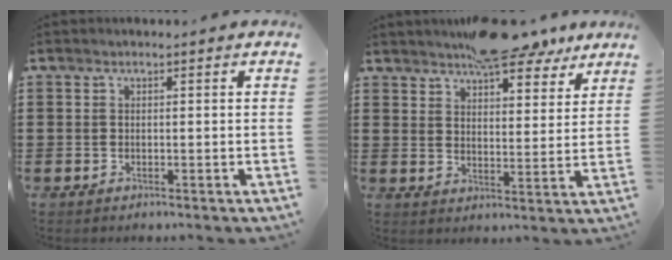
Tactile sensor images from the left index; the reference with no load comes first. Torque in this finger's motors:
{"motor_torque": [1.84, -0.07, 0.43, 0.15]}